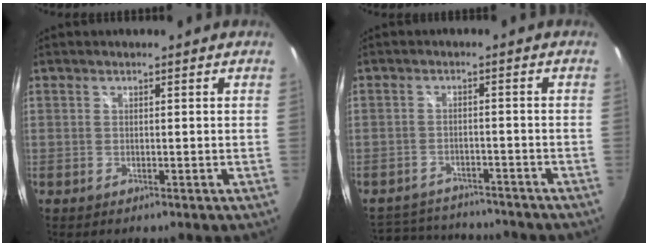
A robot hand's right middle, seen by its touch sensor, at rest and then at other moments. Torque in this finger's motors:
{"motor_torque": [-0.31, -0.23, -0.15, -0.03]}